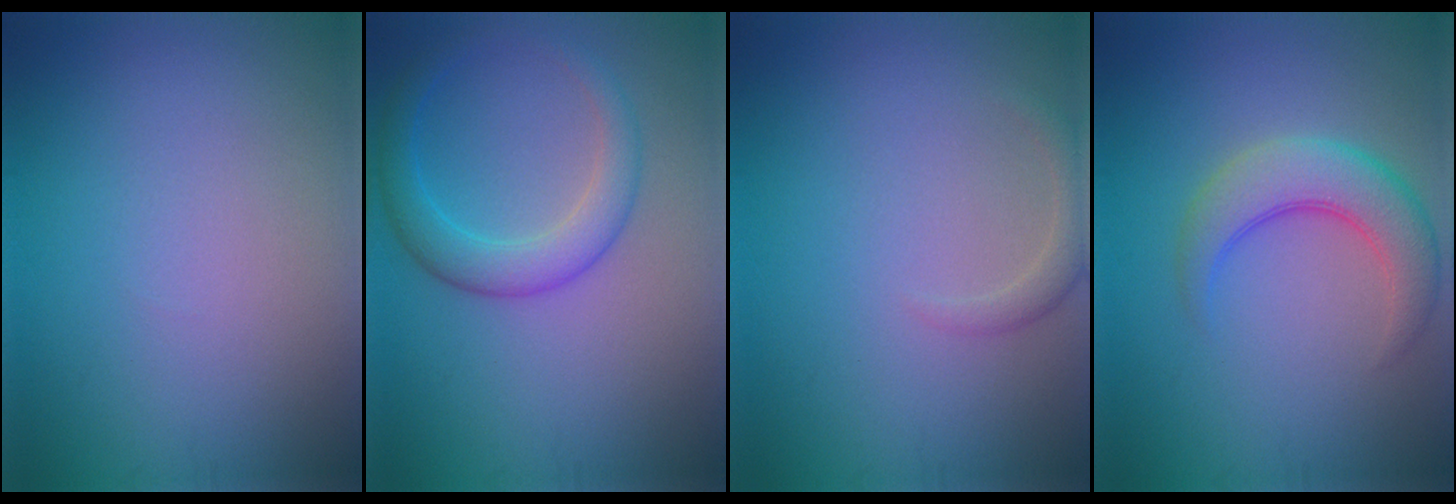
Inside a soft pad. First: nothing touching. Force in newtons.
{"total": 4.0, "press": 4.0, "slide": 0.2}
{"total": 1.4, "press": 1.4, "slide": 0.1}
{"total": 4.7, "press": 4.7, "slide": 0.2}